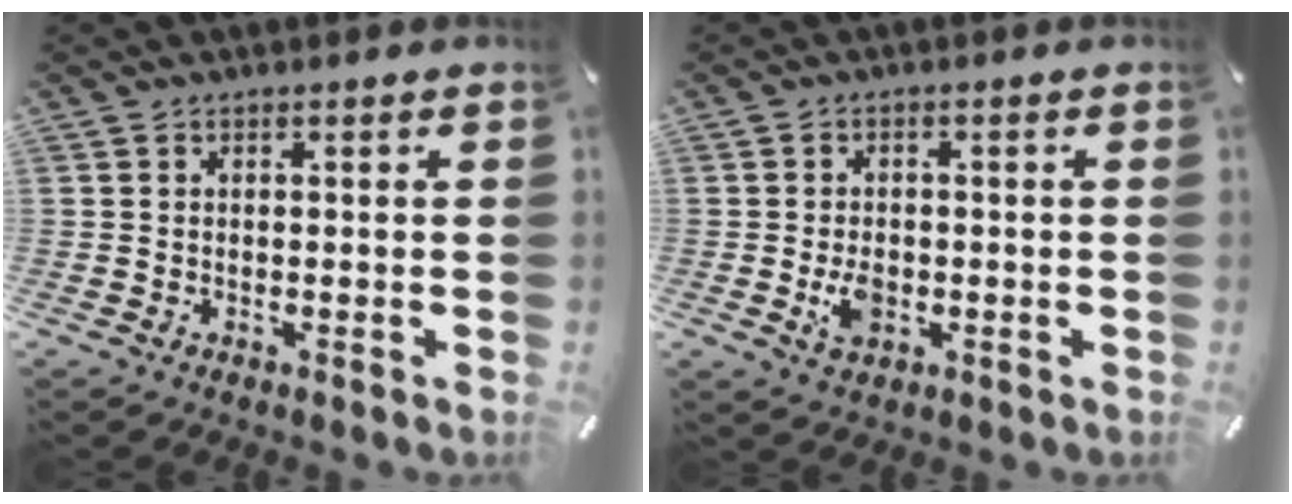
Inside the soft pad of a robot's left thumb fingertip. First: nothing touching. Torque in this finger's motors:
{"motor_torque": [0.00, 0.03, 0.12, 0.07, 0.00]}